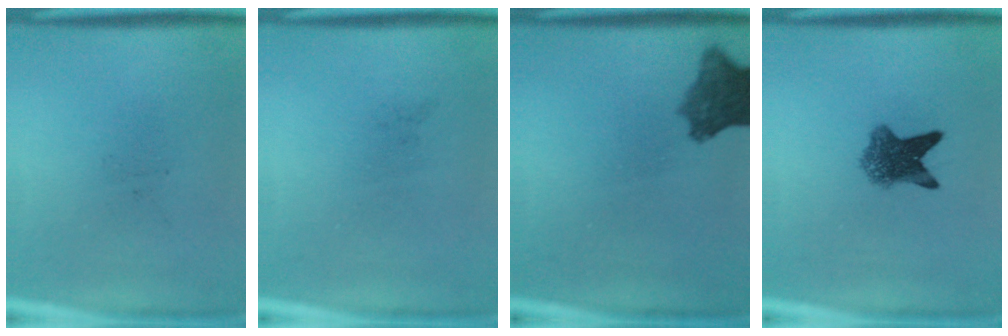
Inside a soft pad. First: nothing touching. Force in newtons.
{"total": 0.0}
{"total": 7.3}
{"total": 5.7}